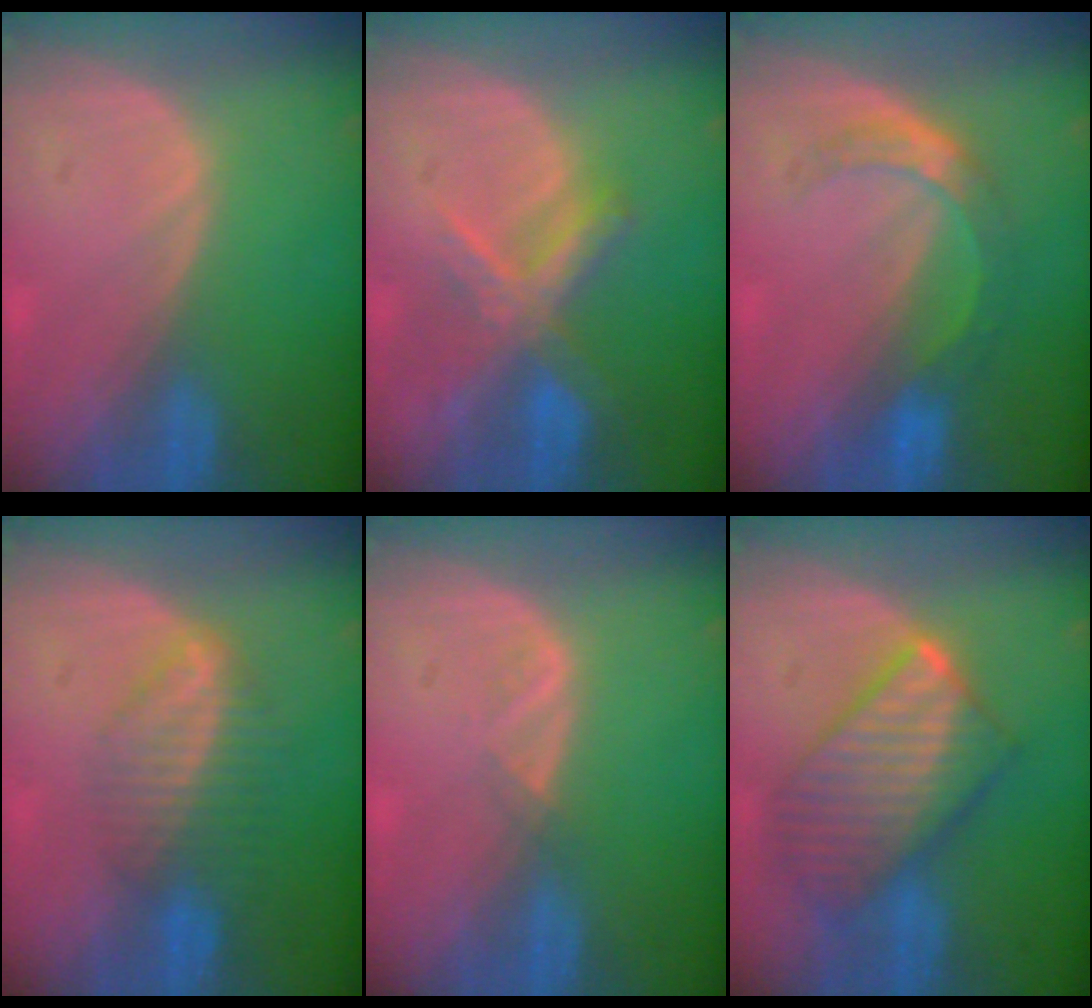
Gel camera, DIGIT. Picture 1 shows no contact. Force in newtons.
{"total": 7.3, "press": 6.2, "slide": 3.8}
{"total": 5.5, "press": 4.9, "slide": 2.3}
{"total": 6.9, "press": 6.0, "slide": 3.5}
{"total": 1.3, "press": 1.2, "slide": 0.7}
{"total": 10.0, "press": 9.9, "slide": 0.8}